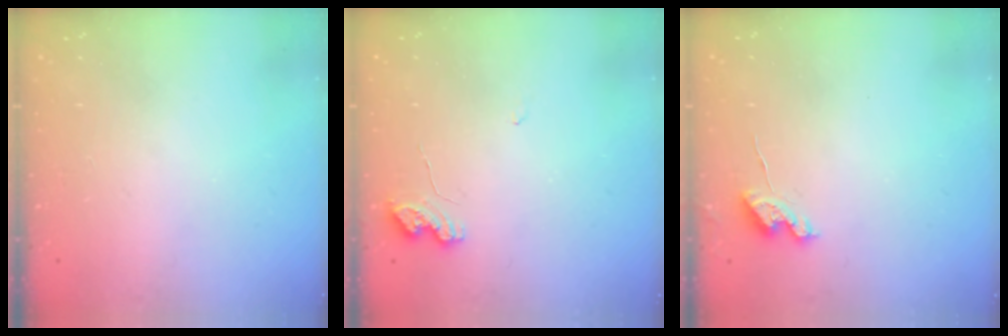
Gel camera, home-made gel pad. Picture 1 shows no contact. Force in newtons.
{"total": 5.4, "press": 5.4, "slide": 0.9}
{"total": 5.0, "press": 4.9, "slide": 0.6}